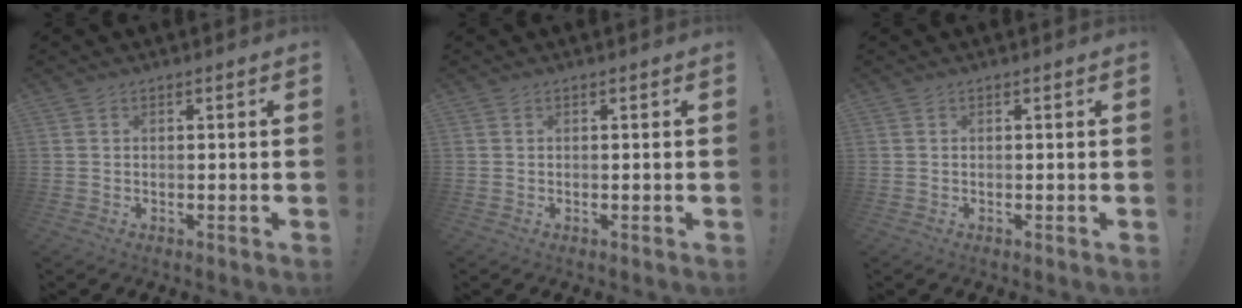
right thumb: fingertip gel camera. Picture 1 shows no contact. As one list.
[{"total": 0.0}, {"total": 0.0}]